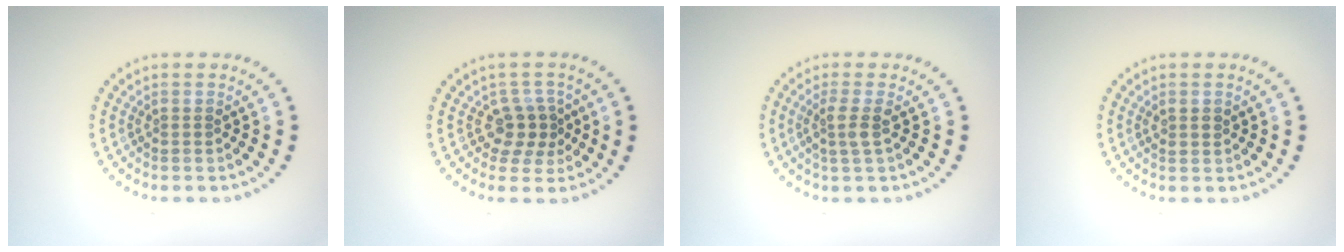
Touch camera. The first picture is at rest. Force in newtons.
{"total": 2.6, "press": 2.1, "slide": 1.6}
{"total": 1.9, "press": 1.5, "slide": 1.1}
{"total": 1.1, "press": 1.0, "slide": 0.4}